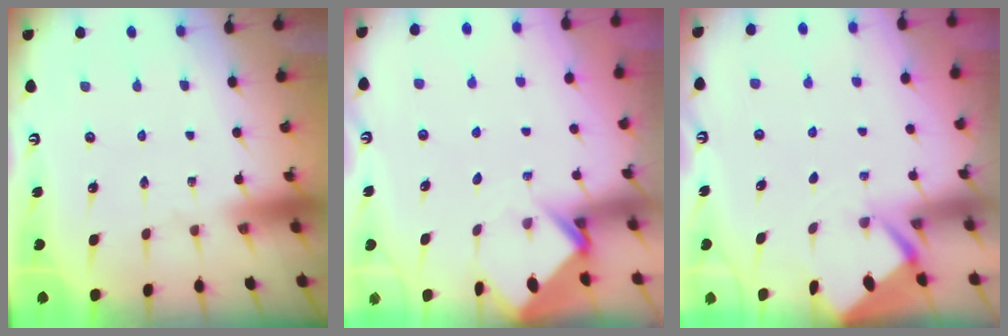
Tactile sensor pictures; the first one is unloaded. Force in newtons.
{"total": 3.9, "press": 3.9, "slide": 0.1}
{"total": 2.6, "press": 2.6, "slide": 0.4}